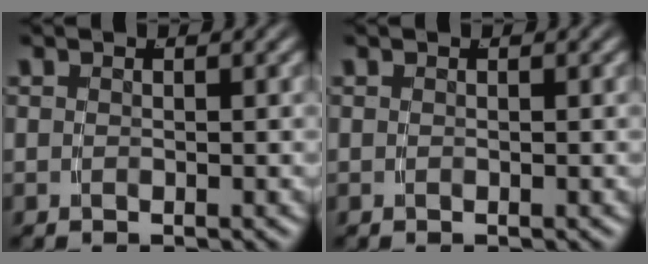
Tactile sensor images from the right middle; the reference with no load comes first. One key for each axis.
{"total": 0.0}